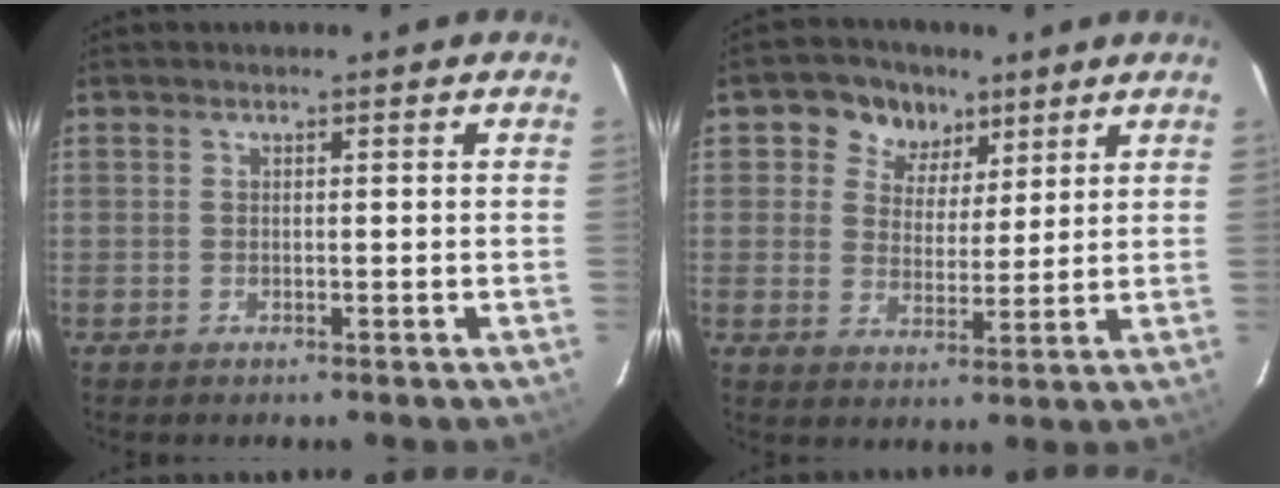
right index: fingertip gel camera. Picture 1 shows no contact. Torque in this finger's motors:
{"motor_torque": [0.58, 0.56, 0.06, 0.04]}